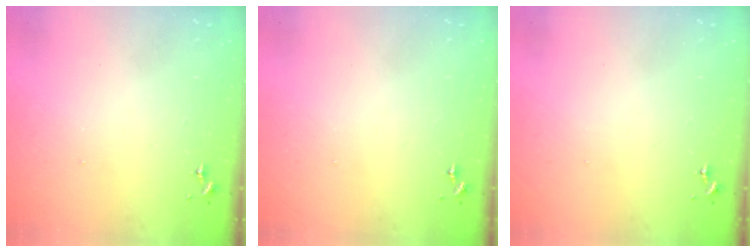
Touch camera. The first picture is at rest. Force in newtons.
{"total": 0.0}
{"total": 0.0}